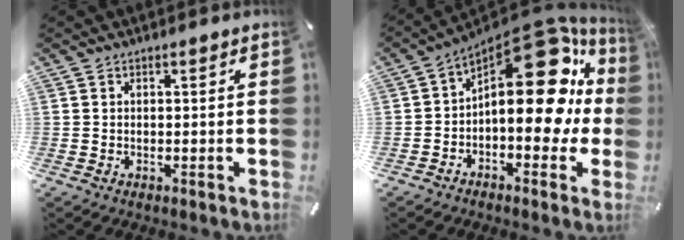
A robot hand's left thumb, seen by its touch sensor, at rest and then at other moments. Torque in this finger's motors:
{"motor_torque": [1.04, 1.20, 0.99, -0.18, 0.24]}